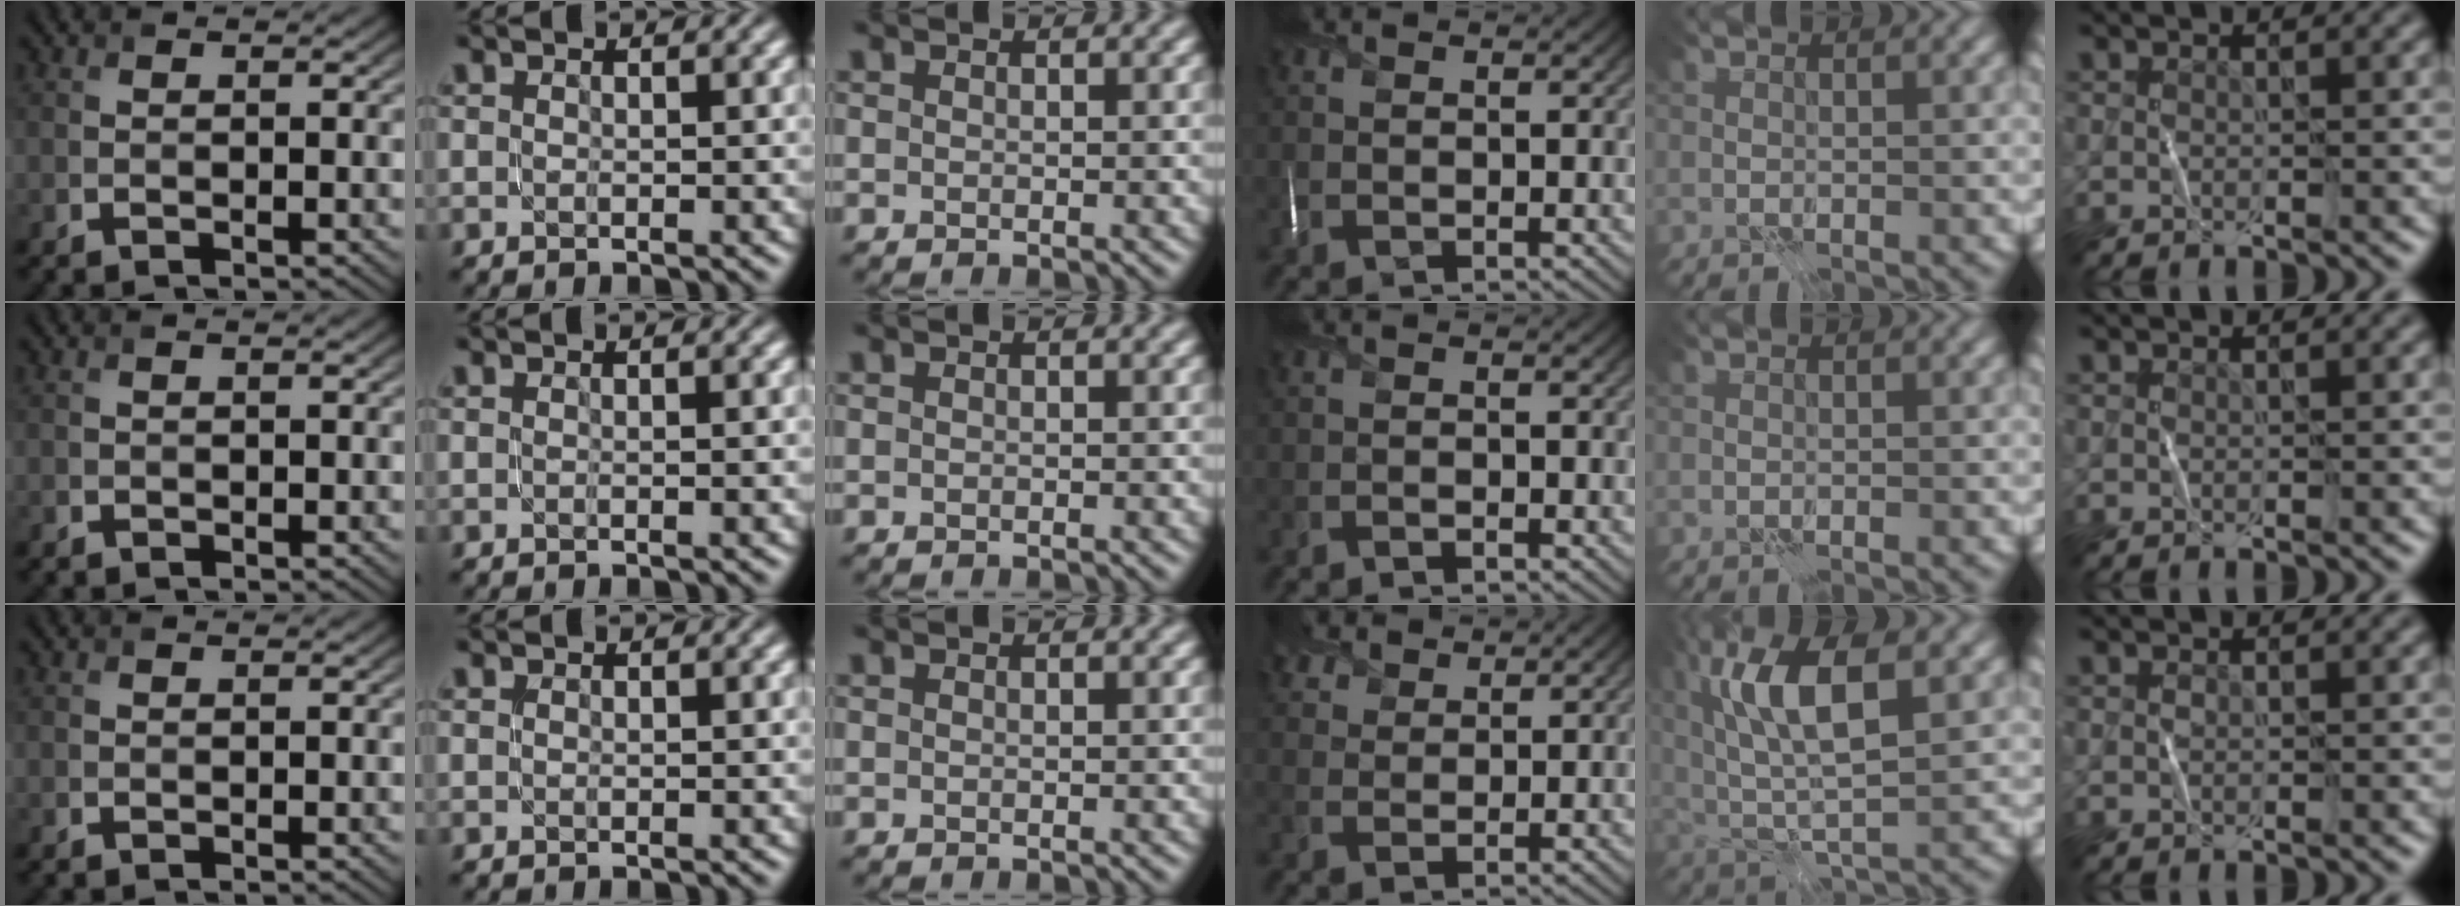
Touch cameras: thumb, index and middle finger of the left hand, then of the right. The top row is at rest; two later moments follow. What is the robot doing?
{"motion": "fold", "object": "scarf"}